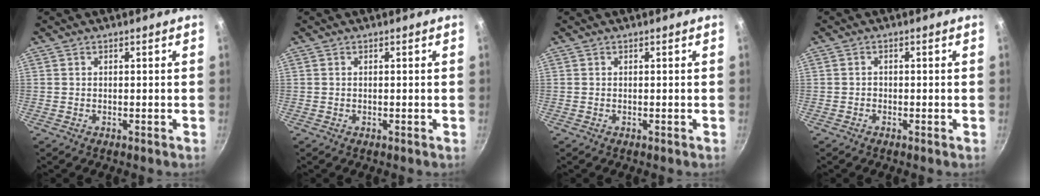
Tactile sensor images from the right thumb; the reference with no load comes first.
{"total": 0.0}
{"total": 0.0}
{"total": 0.7, "force": [-0.5, 0.5, 0.2], "torque": [-0.002, 0.003, -0.012]}